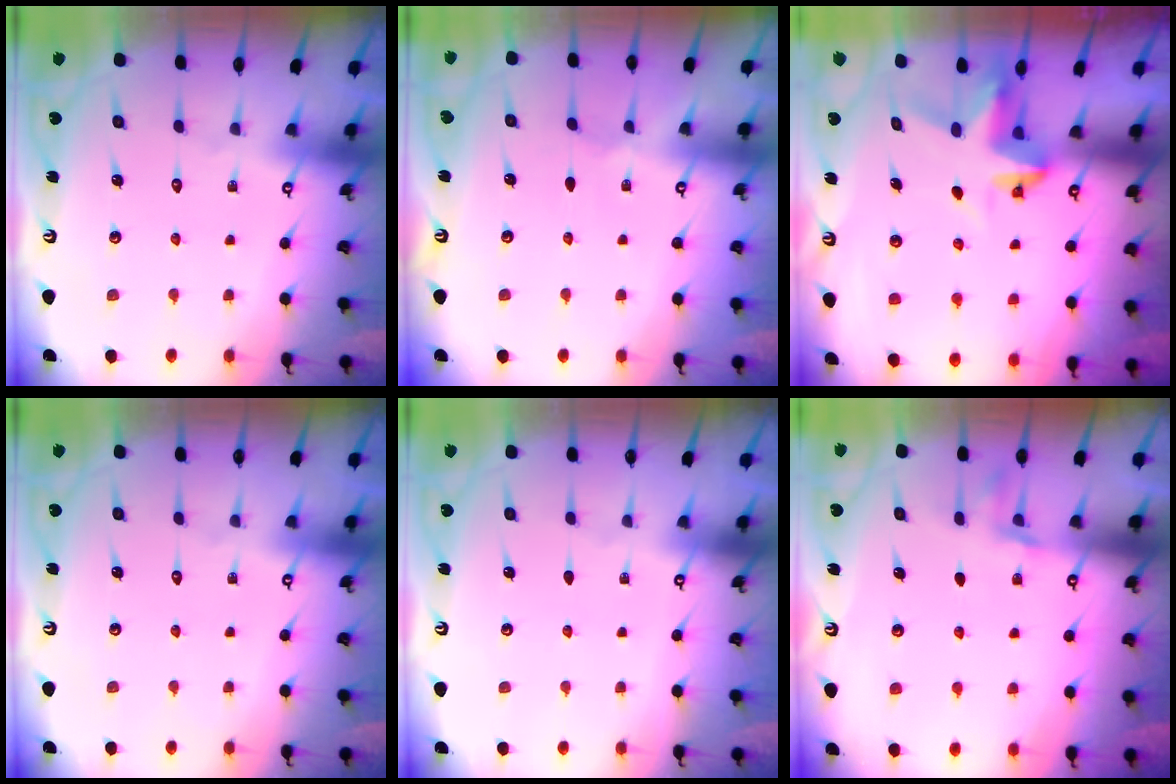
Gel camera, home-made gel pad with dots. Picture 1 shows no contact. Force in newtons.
{"total": 1.1, "press": 1.0, "slide": 0.2}
{"total": 4.5, "press": 4.5, "slide": 0.1}
{"total": 0.0}
{"total": 0.0}
{"total": 2.9, "press": 2.8, "slide": 1.0}